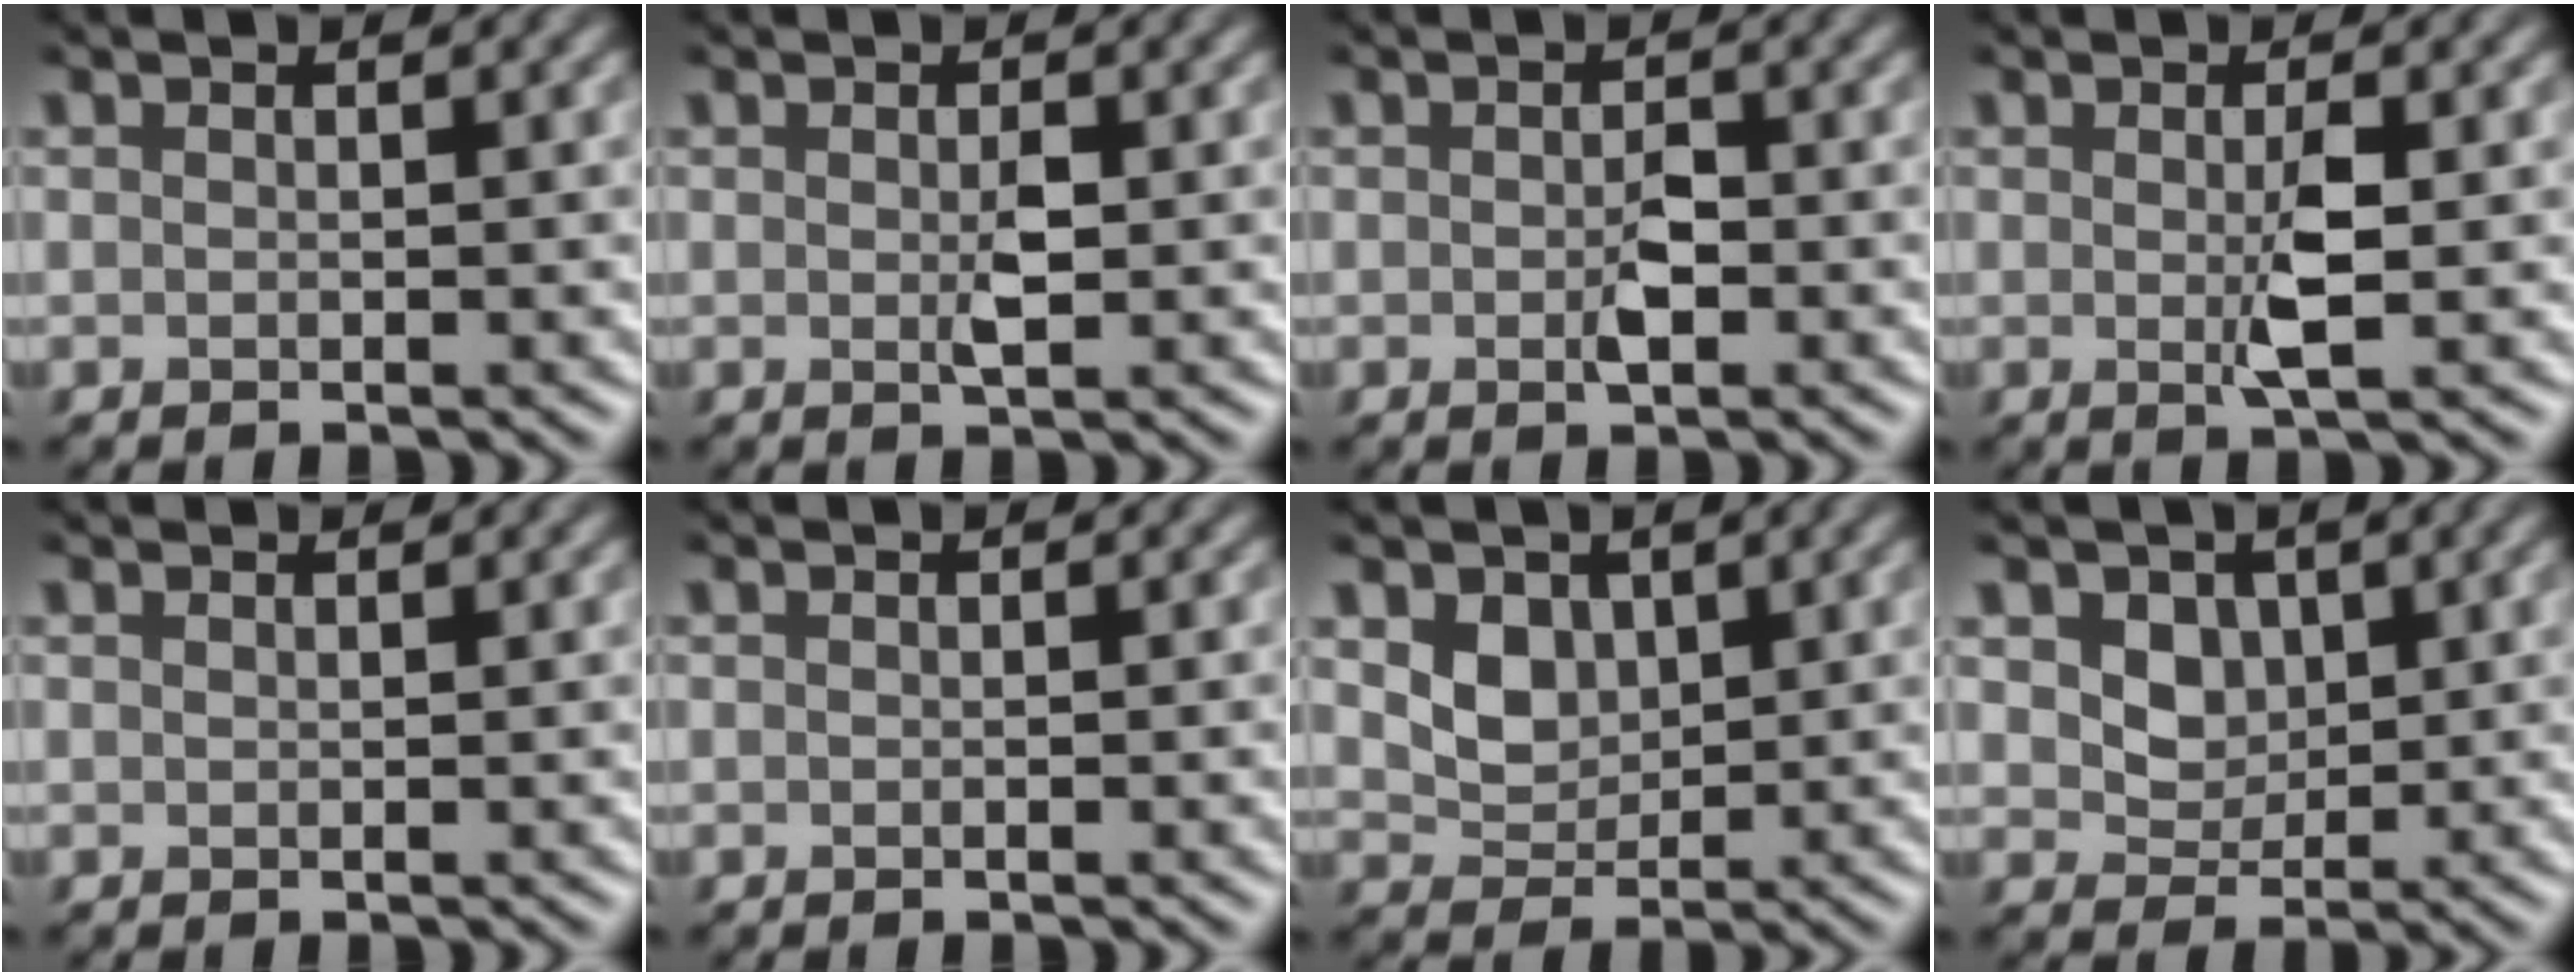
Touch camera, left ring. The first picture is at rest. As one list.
[{"total": 1.3, "force": [-0.2, 0.5, 1.2], "torque": [-0.027, -0.002, -0.003]}, {"total": 1.7, "force": [-0.6, 0.9, 1.3], "torque": [-0.023, 0.000, -0.012]}, {"total": 2.1, "force": [-0.3, 0.3, 2.1], "torque": [-0.043, -0.003, -0.006]}, {"total": 0.6, "force": [0.6, 0.0, -0.1], "torque": [-0.002, 0.000, 0.005]}, {"total": 0.7, "force": [-0.1, 0.2, 0.7], "torque": [-0.007, 0.003, -0.005]}, {"total": 2.6, "force": [0.9, 2.1, 1.3], "torque": [-0.033, -0.007, 0.017]}, {"total": 2.6, "force": [0.8, 2.1, 1.2], "torque": [-0.033, -0.014, 0.015]}]